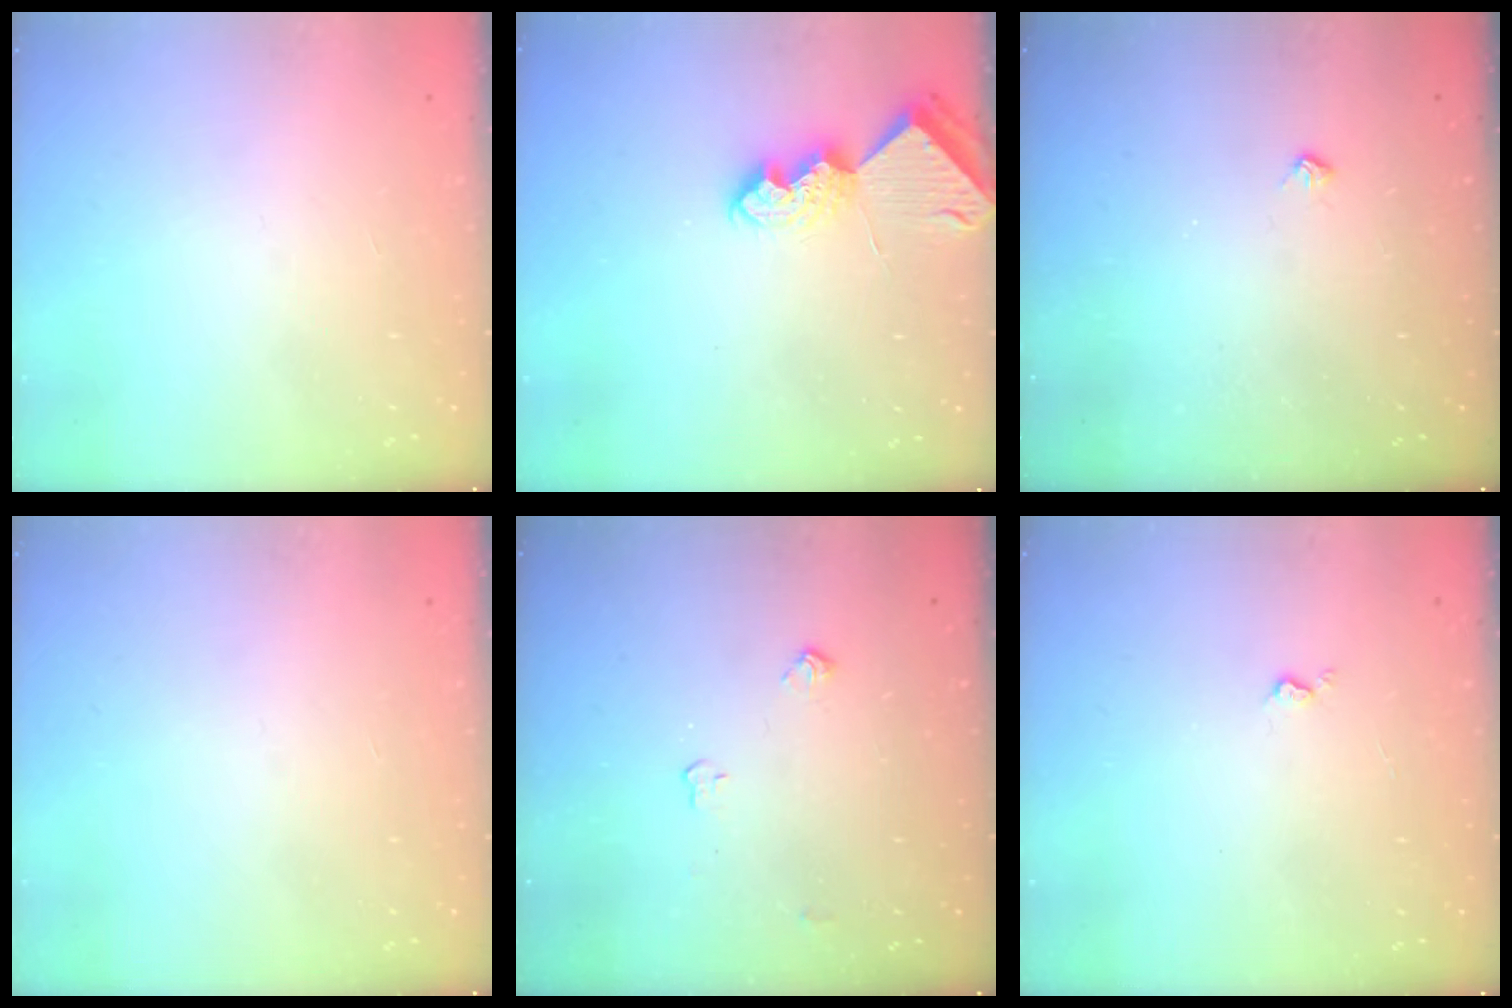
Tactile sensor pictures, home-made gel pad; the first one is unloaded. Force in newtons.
{"total": 7.1, "press": 7.0, "slide": 0.4}
{"total": 3.5, "press": 3.4, "slide": 0.5}
{"total": 0.0}
{"total": 4.0, "press": 4.0, "slide": 0.6}
{"total": 2.9, "press": 2.9, "slide": 0.5}